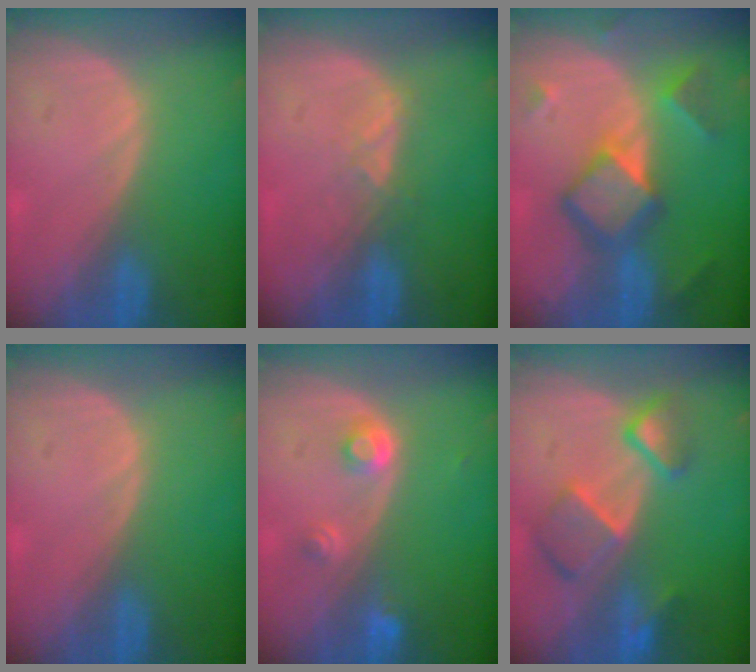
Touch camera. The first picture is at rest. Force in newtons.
{"total": 2.3, "press": 2.2, "slide": 0.9}
{"total": 8.0, "press": 8.0, "slide": 0.5}
{"total": 0.0}
{"total": 3.0, "press": 2.8, "slide": 1.1}
{"total": 7.7, "press": 6.7, "slide": 3.9}